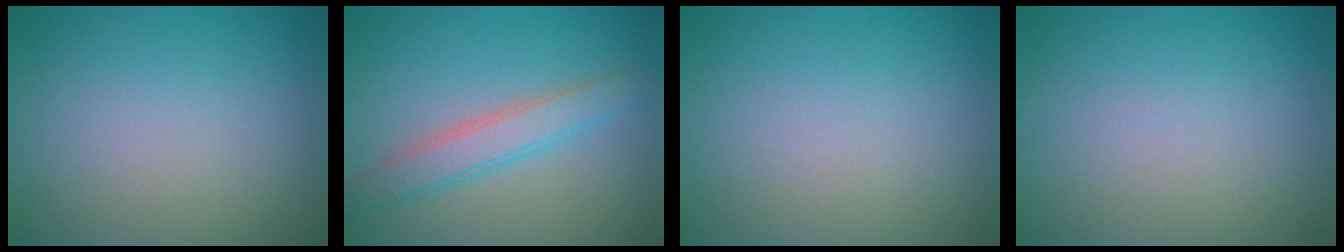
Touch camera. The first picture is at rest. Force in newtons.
{"total": 3.3, "press": 3.3, "slide": 0.2}
{"total": 0.0}
{"total": 0.0}